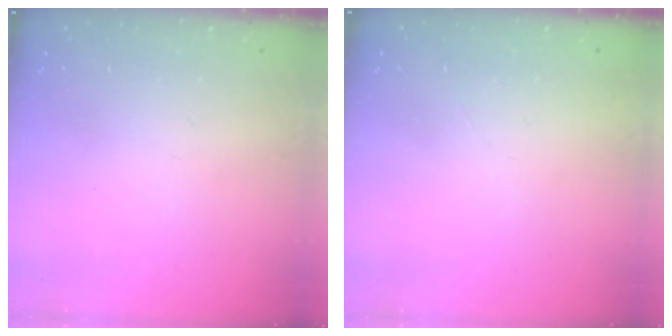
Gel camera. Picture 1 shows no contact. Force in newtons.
{"total": 4.9, "press": 4.8, "slide": 0.5}